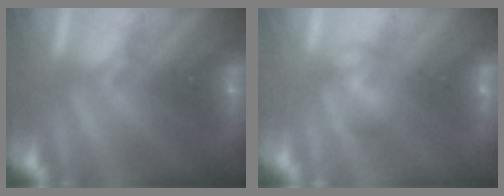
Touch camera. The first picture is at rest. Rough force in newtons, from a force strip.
{"total": 4.6}